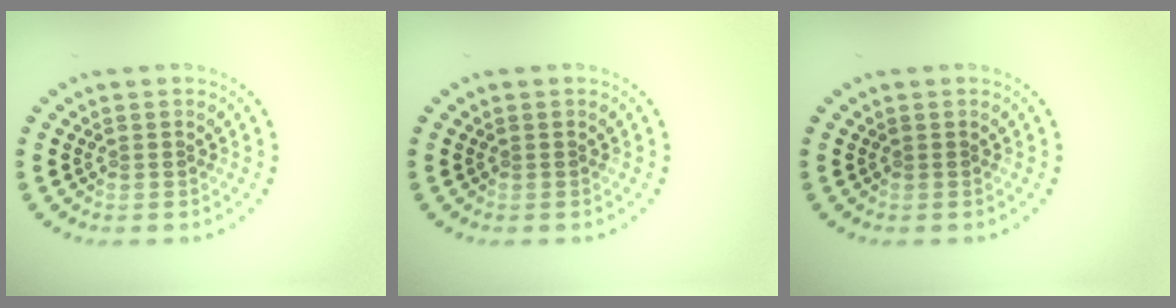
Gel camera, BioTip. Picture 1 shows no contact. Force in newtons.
{"total": 0.0}
{"total": 0.0}